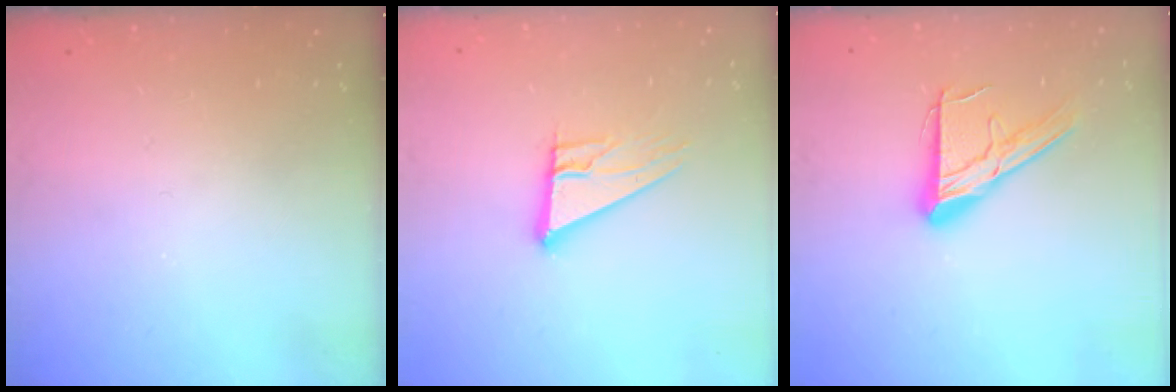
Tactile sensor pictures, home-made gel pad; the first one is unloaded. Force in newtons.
{"total": 10.7, "press": 10.7, "slide": 0.7}
{"total": 13.9, "press": 13.8, "slide": 1.3}